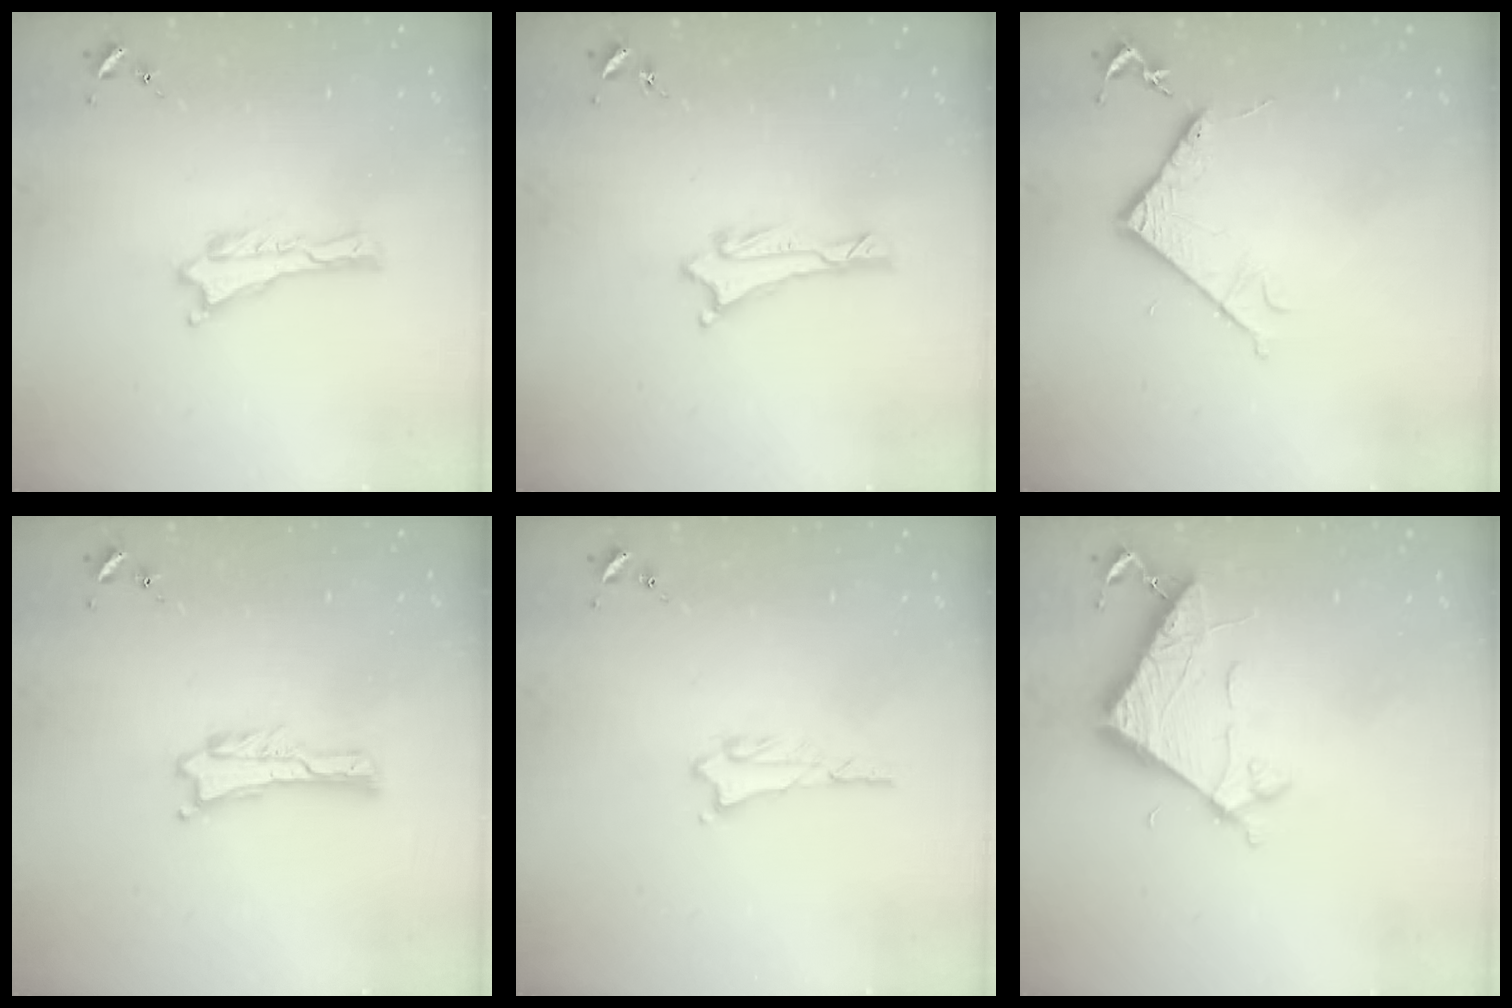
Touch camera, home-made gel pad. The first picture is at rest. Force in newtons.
{"total": 1.0, "press": 1.0, "slide": 0.2}
{"total": 5.1, "press": 5.1, "slide": 0.6}
{"total": 0.0}
{"total": 1.0, "press": 1.0, "slide": 0.1}
{"total": 6.9, "press": 6.9, "slide": 0.4}